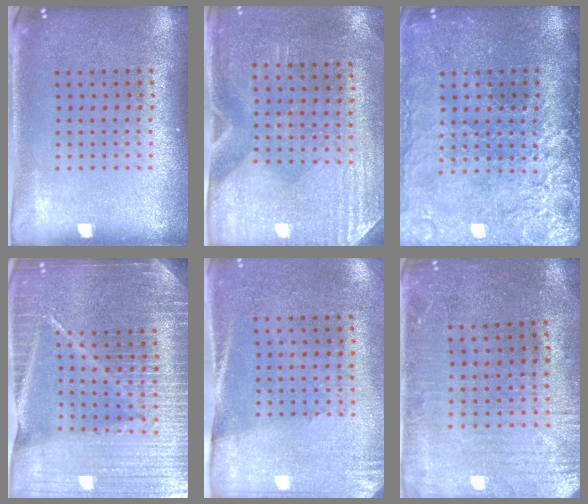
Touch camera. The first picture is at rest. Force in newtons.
{"total": 2.9, "press": 2.5, "slide": 1.4}
{"total": 4.0, "press": 3.5, "slide": 2.0}
{"total": 5.8, "press": 5.1, "slide": 2.9}
{"total": 2.7, "press": 2.3, "slide": 1.4}
{"total": 0.7, "press": 0.5, "slide": 0.5}